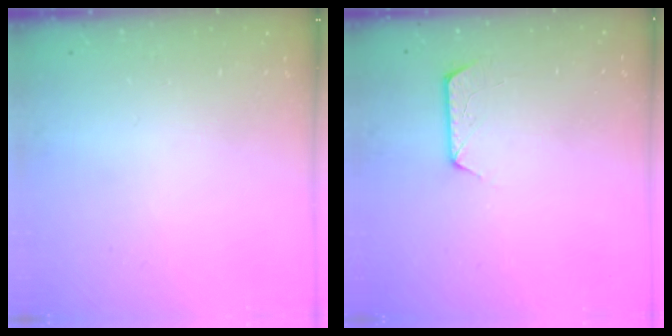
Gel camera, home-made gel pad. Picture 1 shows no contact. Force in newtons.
{"total": 7.9, "press": 7.8, "slide": 0.8}